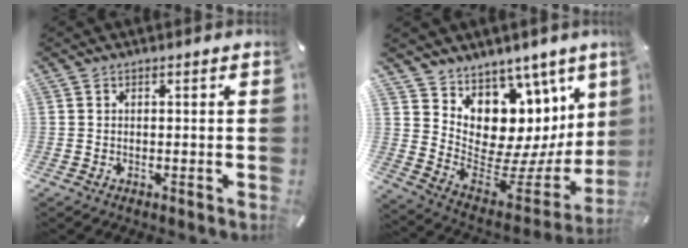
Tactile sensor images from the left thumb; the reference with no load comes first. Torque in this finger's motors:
{"motor_torque": [1.93, 0.61, 0.36, -0.40, 0.31]}